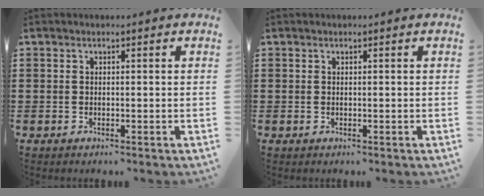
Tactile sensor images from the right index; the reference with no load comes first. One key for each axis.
{"total": 0.0}